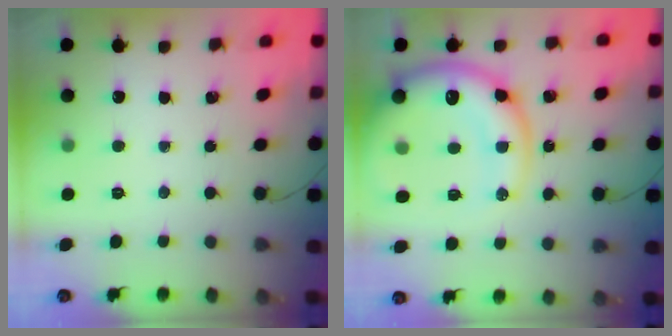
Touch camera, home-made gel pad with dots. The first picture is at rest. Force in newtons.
{"total": 19.4, "press": 18.9, "slide": 4.4}